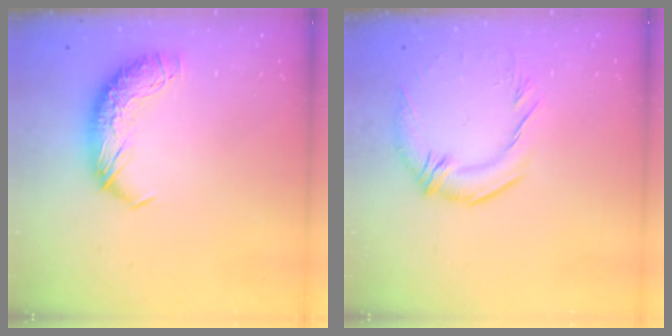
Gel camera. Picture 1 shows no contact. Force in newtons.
{"total": 3.0, "press": 1.4, "slide": 2.6}